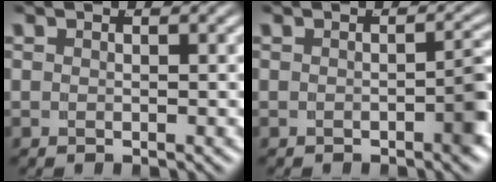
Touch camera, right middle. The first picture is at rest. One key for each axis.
{"total": 2.2, "fx": -0.9, "fy": 0.5, "fz": 1.9, "tx": -0.023, "ty": 0.001, "tz": -0.016}